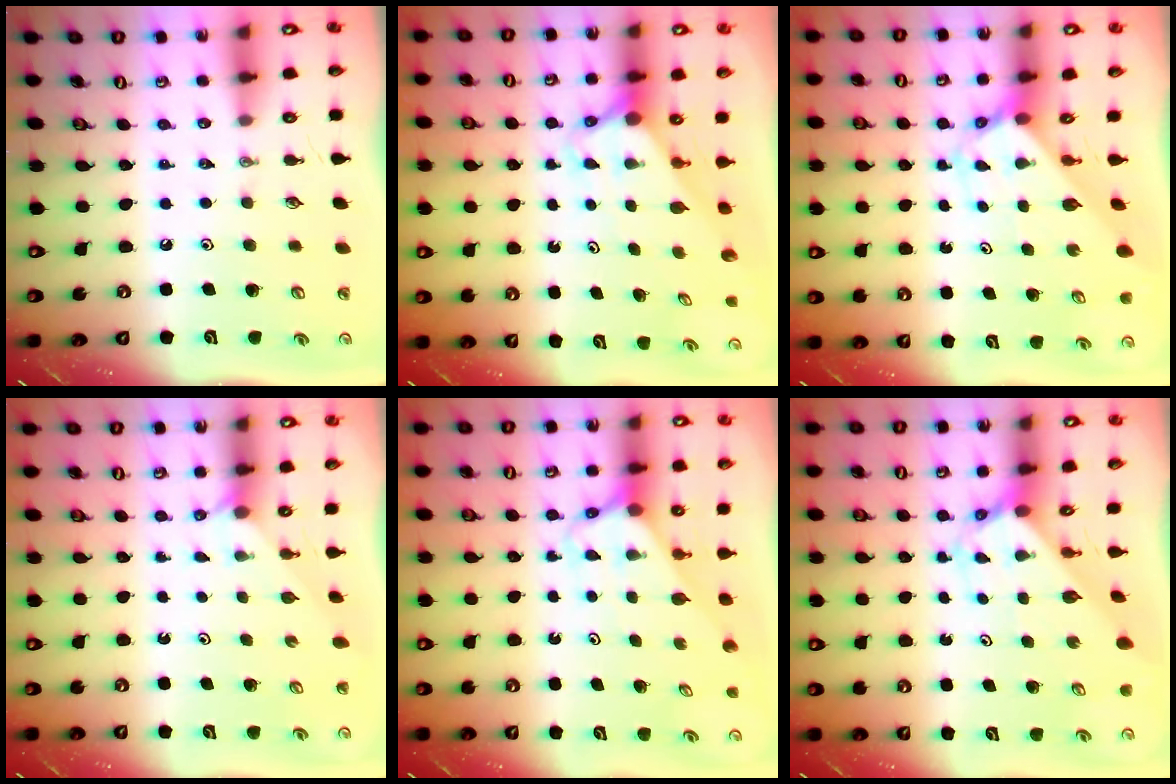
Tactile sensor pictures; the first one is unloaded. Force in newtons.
{"total": 2.6, "press": 2.6, "slide": 0.0}
{"total": 2.6, "press": 2.6, "slide": 0.2}
{"total": 2.5, "press": 2.5, "slide": 0.2}
{"total": 2.9, "press": 2.9, "slide": 0.2}
{"total": 2.4, "press": 2.4, "slide": 0.2}